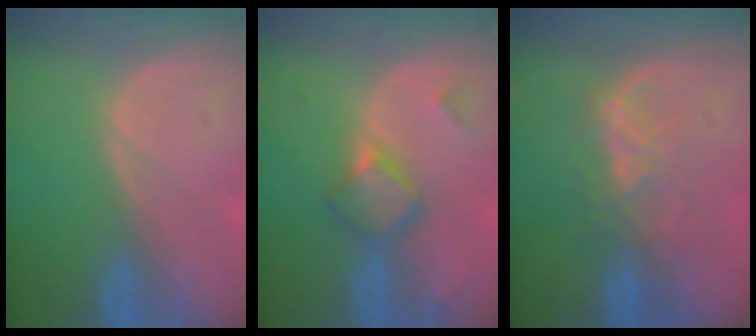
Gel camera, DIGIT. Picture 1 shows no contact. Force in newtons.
{"total": 5.7, "press": 4.9, "slide": 3.0}
{"total": 4.6, "press": 4.6, "slide": 0.6}